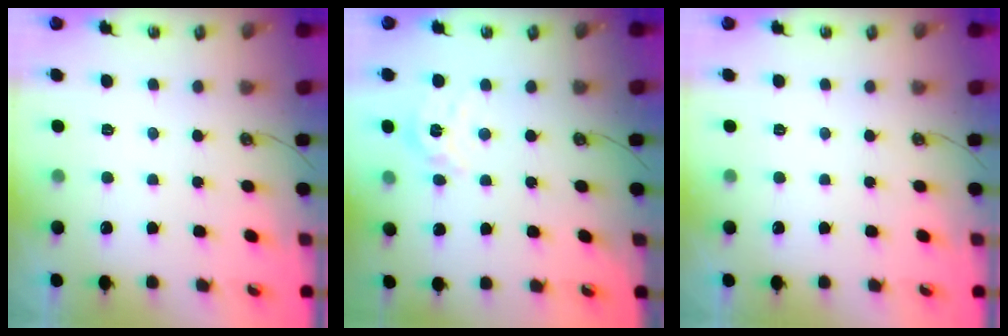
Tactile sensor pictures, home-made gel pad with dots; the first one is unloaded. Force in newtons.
{"total": 8.7, "press": 8.7, "slide": 0.8}
{"total": 0.0}